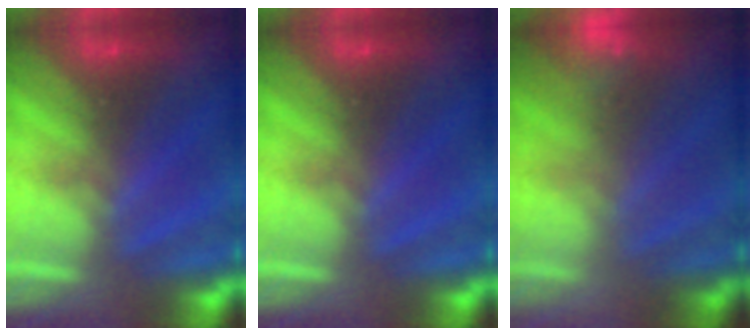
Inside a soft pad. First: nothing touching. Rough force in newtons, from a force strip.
{"total": 0.0}
{"total": 2.2}